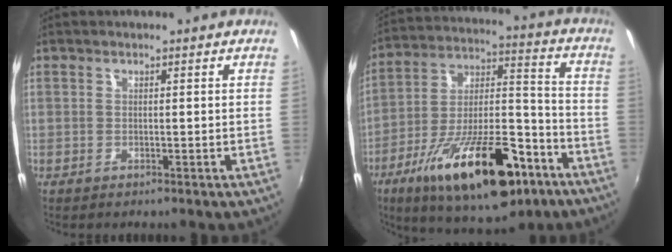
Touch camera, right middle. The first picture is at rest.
{"total": 25.5, "force": [-13.9, 9.3, 19.2], "torque": [-0.320, -0.011, -0.215]}